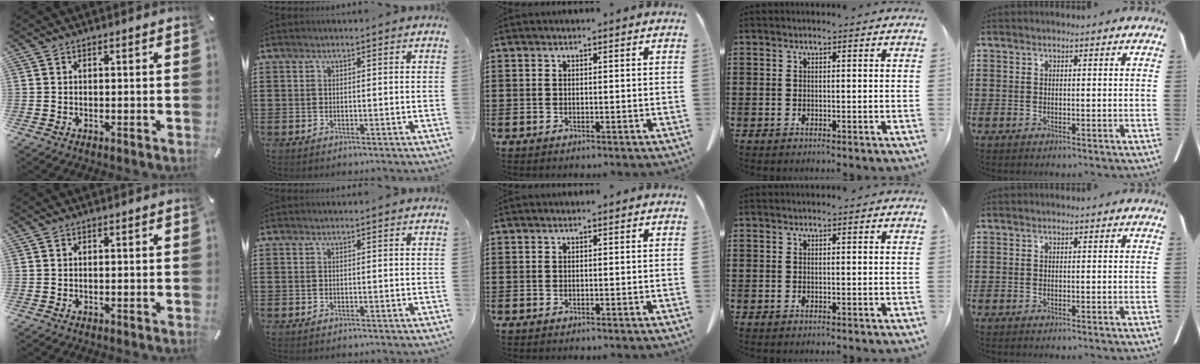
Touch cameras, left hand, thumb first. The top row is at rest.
{}